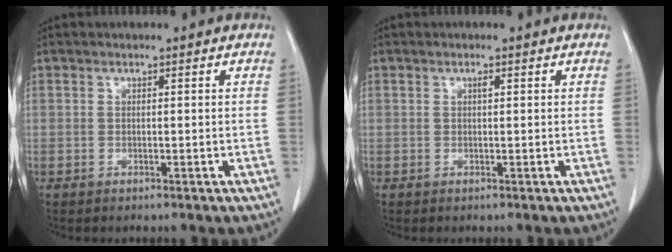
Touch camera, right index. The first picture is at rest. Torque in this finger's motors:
{"motor_torque": [0.09, -0.07, 0.00, 0.01]}